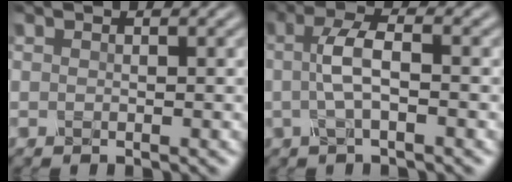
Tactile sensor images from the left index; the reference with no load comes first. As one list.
[{"total": 3.5, "force": [0.0, 1.1, 3.3], "torque": [-0.068, 0.003, -0.002]}]